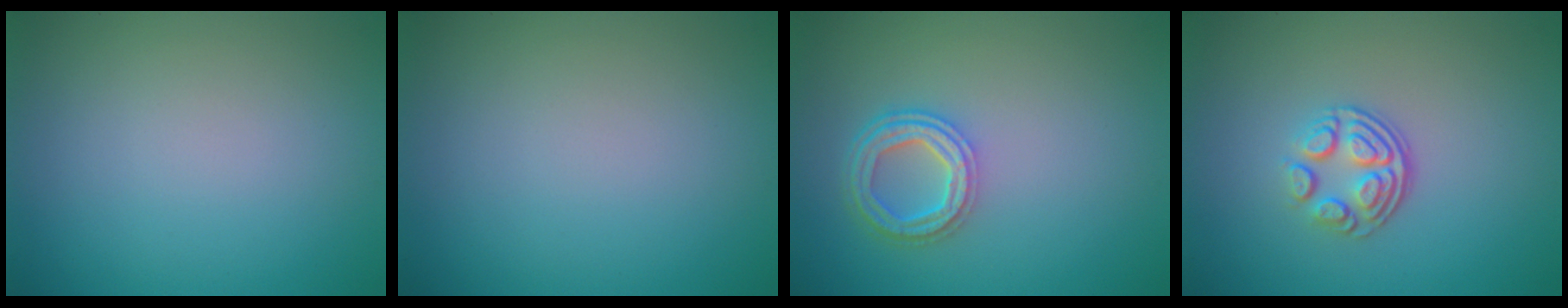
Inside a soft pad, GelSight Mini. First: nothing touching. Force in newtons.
{"total": 0.0}
{"total": 4.2, "press": 3.3, "slide": 2.6}
{"total": 3.5, "press": 2.5, "slide": 2.4}